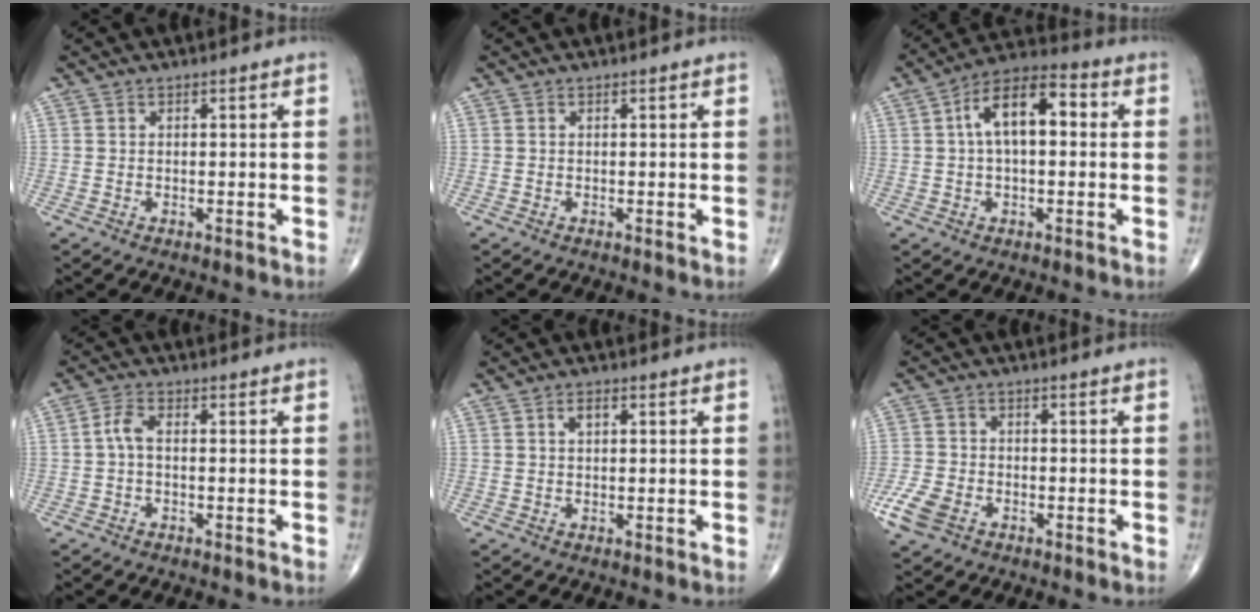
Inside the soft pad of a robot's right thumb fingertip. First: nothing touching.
{"total": 0.0}
{"total": 12.2, "force": [1.8, 6.2, 10.3], "torque": [-0.168, 0.034, 0.018]}
{"total": 3.0, "force": [-0.3, 1.4, 2.6], "torque": [-0.058, 0.008, -0.011]}
{"total": 1.8, "force": [0.6, 1.0, 1.4], "torque": [-0.026, 0.004, 0.010]}
{"total": 6.6, "force": [-3.4, 4.3, 3.6], "torque": [-0.086, 0.009, -0.066]}